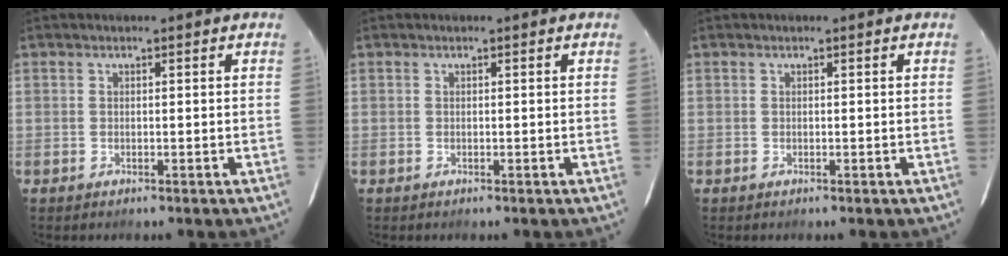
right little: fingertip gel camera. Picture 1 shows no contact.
{"total": 0.0}
{"total": 0.0}